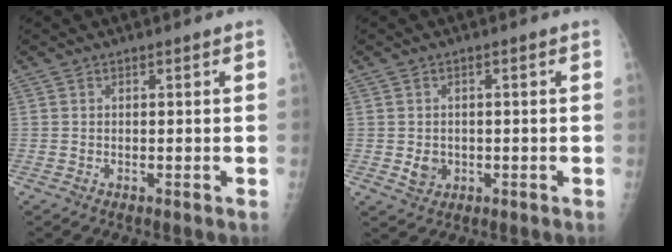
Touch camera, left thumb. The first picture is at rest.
{"total": 2.9, "force": [-0.6, 2.6, 1.3], "torque": [-0.010, 0.000, 0.000]}